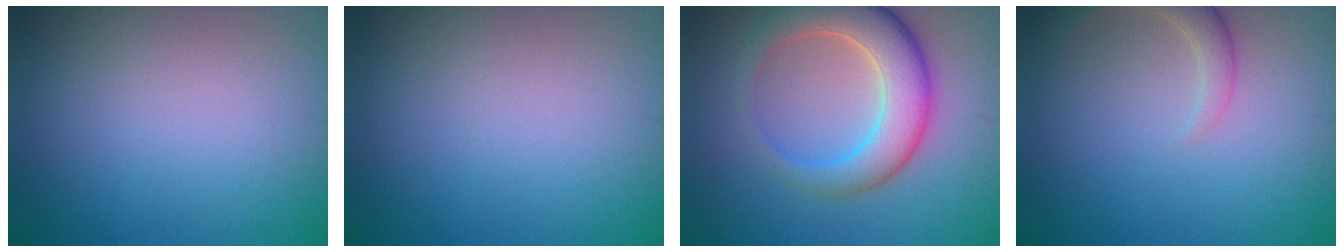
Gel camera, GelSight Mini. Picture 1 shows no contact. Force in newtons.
{"total": 0.0}
{"total": 6.4, "press": 6.4, "slide": 0.3}
{"total": 2.6, "press": 2.5, "slide": 0.4}